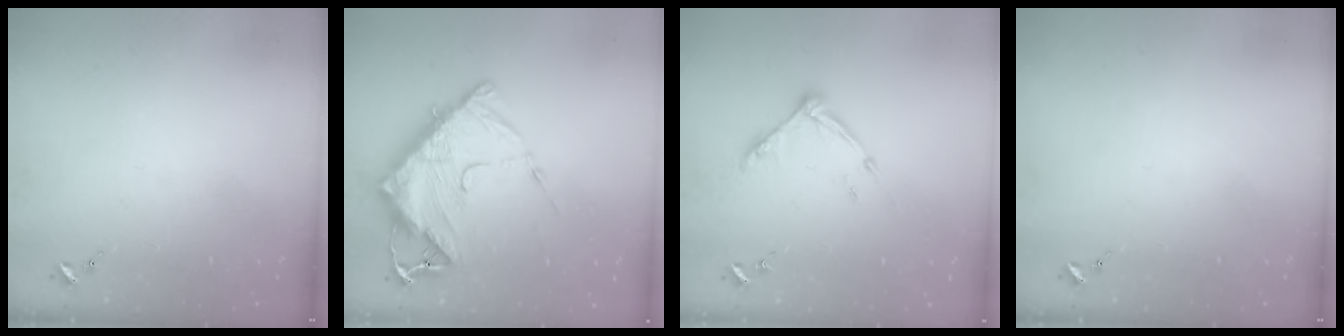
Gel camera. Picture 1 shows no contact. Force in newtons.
{"total": 18.7, "press": 18.6, "slide": 1.9}
{"total": 9.0, "press": 9.0, "slide": 0.7}
{"total": 0.0}